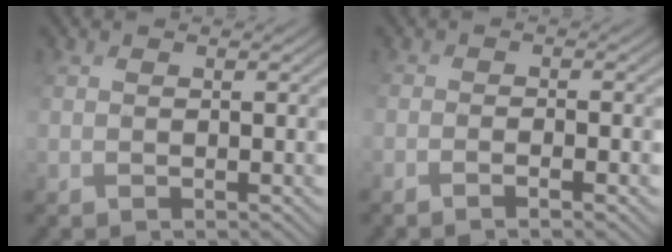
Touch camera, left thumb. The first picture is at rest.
{"total": 2.4, "force": [-1.8, 0.3, 1.5], "torque": [-0.020, 0.007, -0.039]}